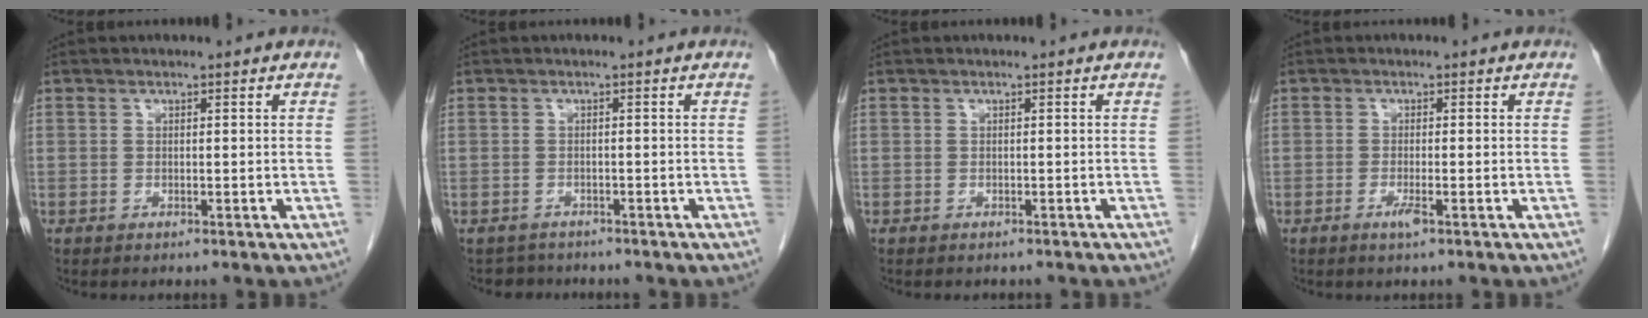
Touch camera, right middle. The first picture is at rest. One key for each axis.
{"total": 2.2, "fx": -2.0, "fy": 0.8, "fz": -0.6, "tx": 0.001, "ty": -0.004, "tz": -0.032}
{"total": 2.2, "fx": -1.9, "fy": 0.9, "fz": 0.7, "tx": -0.012, "ty": -0.003, "tz": -0.020}
{"total": 1.8, "fx": -0.9, "fy": 0.0, "fz": 1.5, "tx": -0.030, "ty": -0.003, "tz": -0.018}